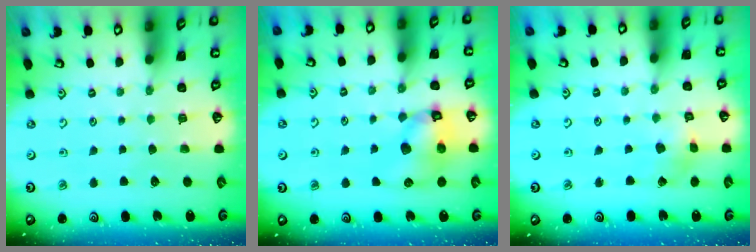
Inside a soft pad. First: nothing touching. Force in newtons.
{"total": 10.9, "press": 10.7, "slide": 1.6}
{"total": 2.5, "press": 2.5, "slide": 0.3}